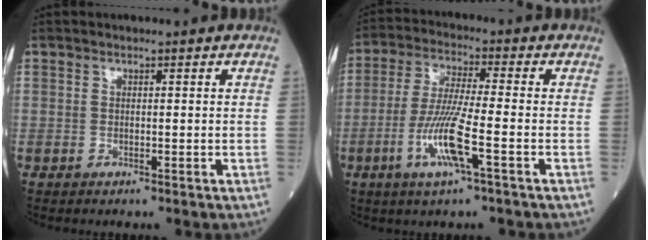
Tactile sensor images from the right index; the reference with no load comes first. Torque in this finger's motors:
{"motor_torque": [0.73, -0.33, 0.85, 0.21]}